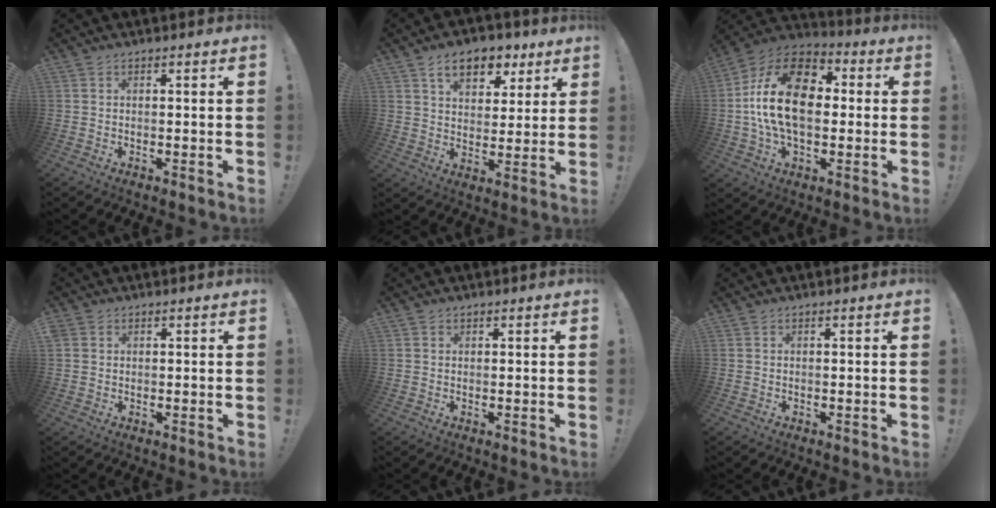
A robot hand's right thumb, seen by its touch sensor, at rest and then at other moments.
{"total": 11.5, "force": [6.4, 7.1, 6.4], "torque": [-0.092, -0.027, 0.117]}
{"total": 21.8, "force": [1.5, 13.2, 17.2], "torque": [-0.316, 0.018, 0.026]}
{"total": 1.9, "force": [0.9, 1.6, 0.5], "torque": [-0.016, 0.004, 0.020]}
{"total": 0.6, "force": [0.5, 0.3, 0.0], "torque": [0.007, -0.003, 0.008]}
{"total": 0.0}